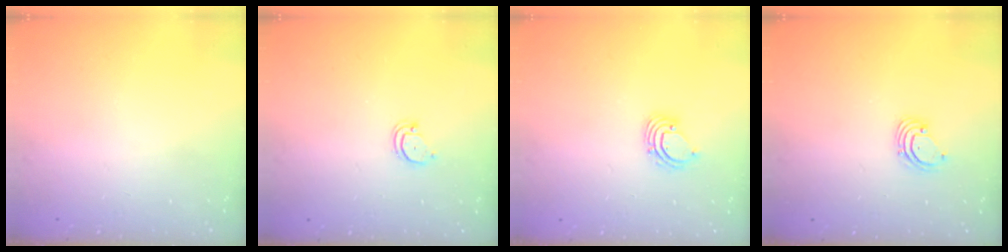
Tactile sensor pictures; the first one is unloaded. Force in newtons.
{"total": 3.0, "press": 3.0, "slide": 0.3}
{"total": 2.6, "press": 2.6, "slide": 0.2}
{"total": 1.6, "press": 1.6, "slide": 0.1}